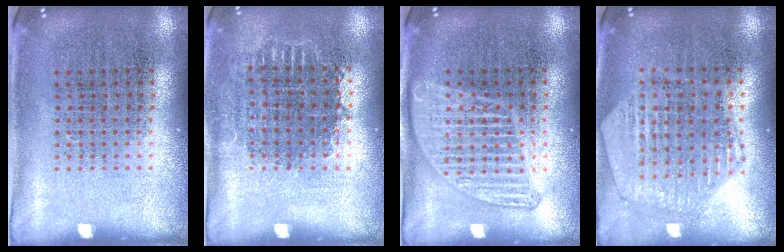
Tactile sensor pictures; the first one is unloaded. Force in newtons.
{"total": 0.9, "press": 0.9, "slide": 0.2}
{"total": 1.4, "press": 1.4, "slide": 0.2}
{"total": 1.1, "press": 1.1, "slide": 0.1}